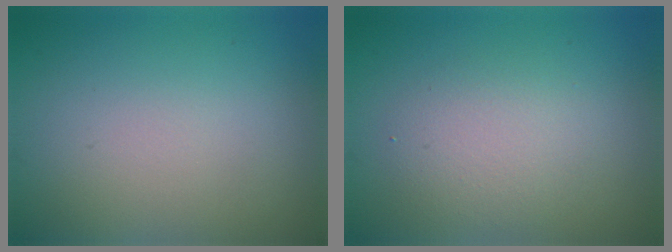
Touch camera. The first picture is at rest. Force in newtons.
{"total": 2.8, "press": 2.8, "slide": 0.2}